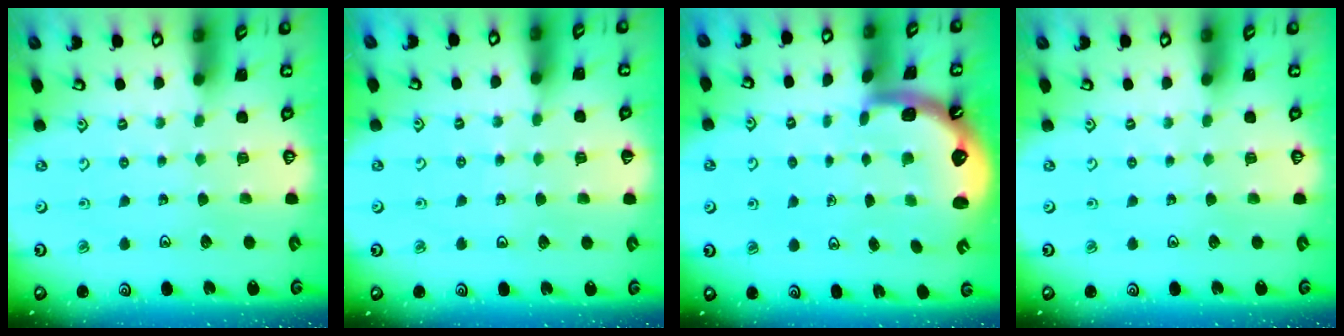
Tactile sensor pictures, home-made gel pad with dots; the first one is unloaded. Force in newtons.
{"total": 2.9, "press": 2.8, "slide": 0.3}
{"total": 1.5, "press": 1.3, "slide": 0.6}
{"total": 0.0}